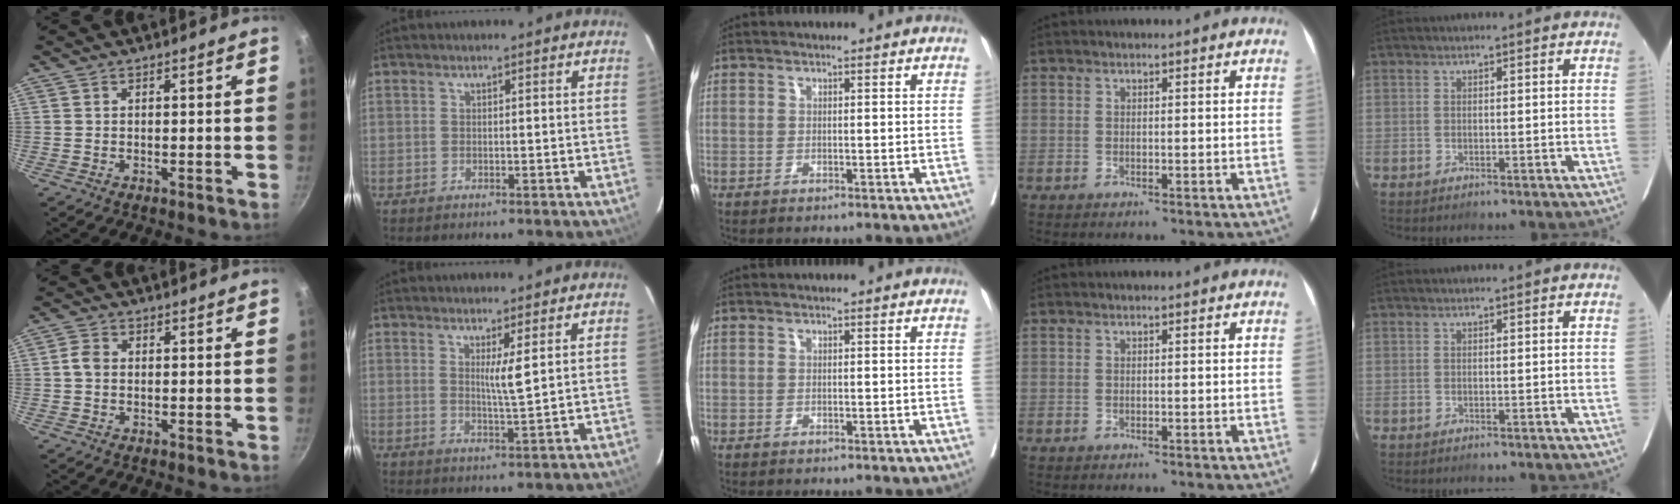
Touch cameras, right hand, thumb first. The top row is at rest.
{"thumb": {"total": 2.8, "force": [-0.1, 2.2, 1.7], "torque": [-0.030, 0.006, -0.007]}, "index": {"total": 3.0, "force": [1.1, -0.4, 2.7], "torque": [-0.052, -0.011, 0.023]}}